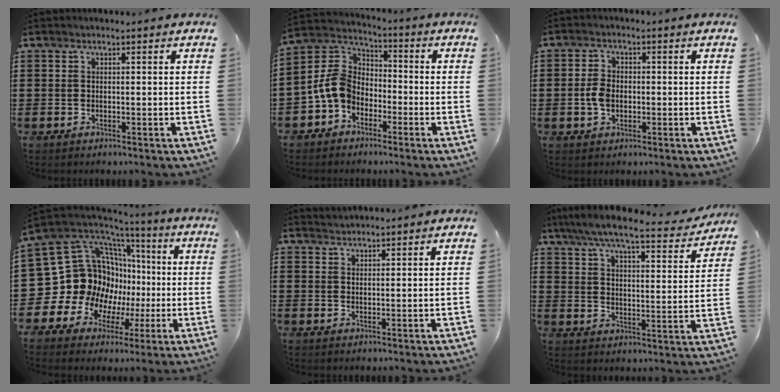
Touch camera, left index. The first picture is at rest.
{"total": 7.9, "force": [-2.5, 6.1, 4.3], "torque": [-0.135, 0.003, -0.062]}
{"total": 3.6, "force": [-0.4, 2.4, 2.6], "torque": [-0.066, 0.000, -0.012]}
{"total": 17.4, "force": [-0.1, 15.9, 7.2], "torque": [-0.198, -0.041, 0.031]}
{"total": 1.6, "force": [1.6, 0.0, -0.1], "torque": [-0.001, 0.002, 0.031]}
{"total": 6.9, "force": [6.0, 0.4, 3.3], "torque": [-0.090, -0.036, 0.099]}